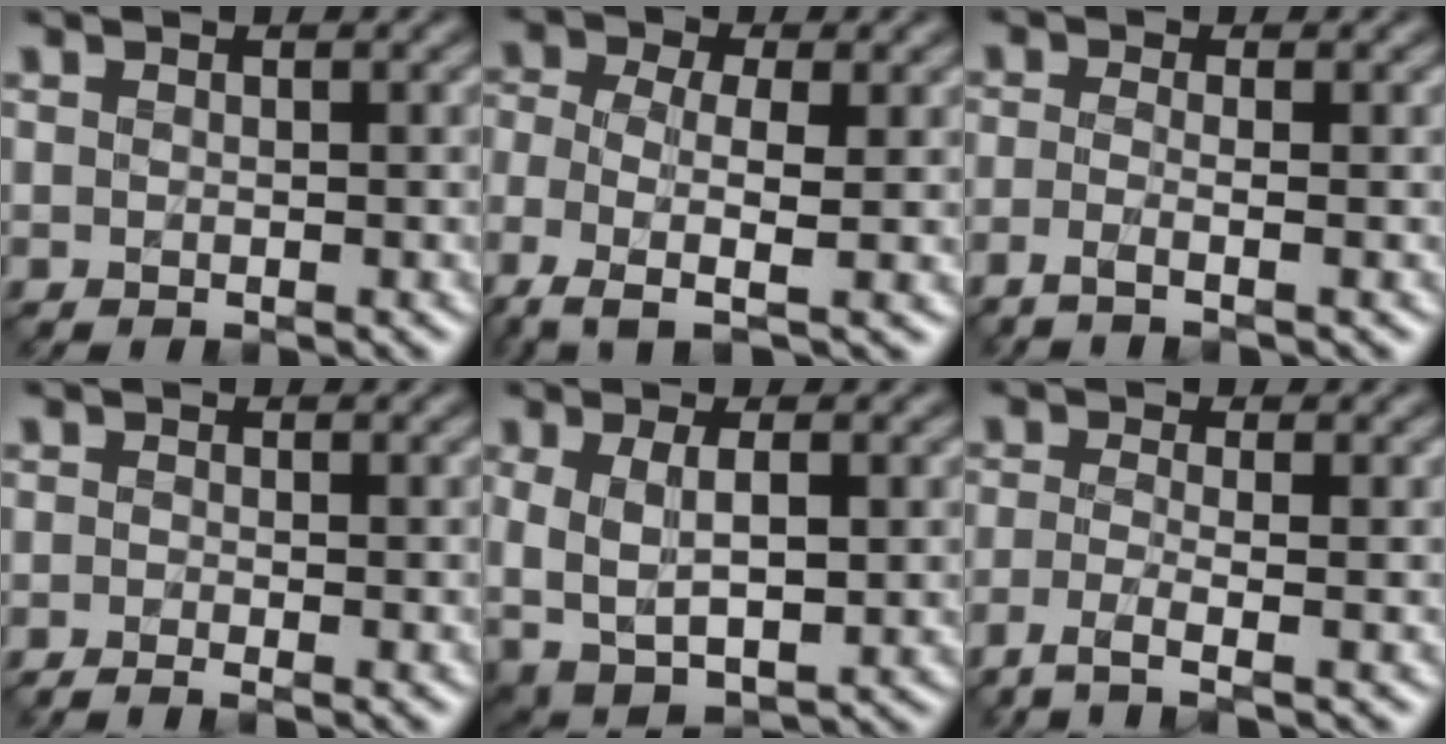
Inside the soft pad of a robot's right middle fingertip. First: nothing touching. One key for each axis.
{"total": 6.3, "fx": -2.7, "fy": 2.4, "fz": 5.2, "tx": -0.117, "ty": -0.006, "tz": -0.062}
{"total": 2.5, "fx": -1.3, "fy": 0.8, "fz": 2.1, "tx": -0.033, "ty": -0.013, "tz": -0.039}
{"total": 1.7, "fx": -1.1, "fy": 0.4, "fz": 1.2, "tx": -0.013, "ty": -0.011, "tz": -0.028}
{"total": 5.7, "fx": 0.2, "fy": 2.9, "fz": 4.8, "tx": -0.101, "ty": -0.011, "tz": 0.010}
{"total": 3.2, "fx": -1.9, "fy": 0.8, "fz": 2.5, "tx": -0.048, "ty": -0.010, "tz": -0.054}